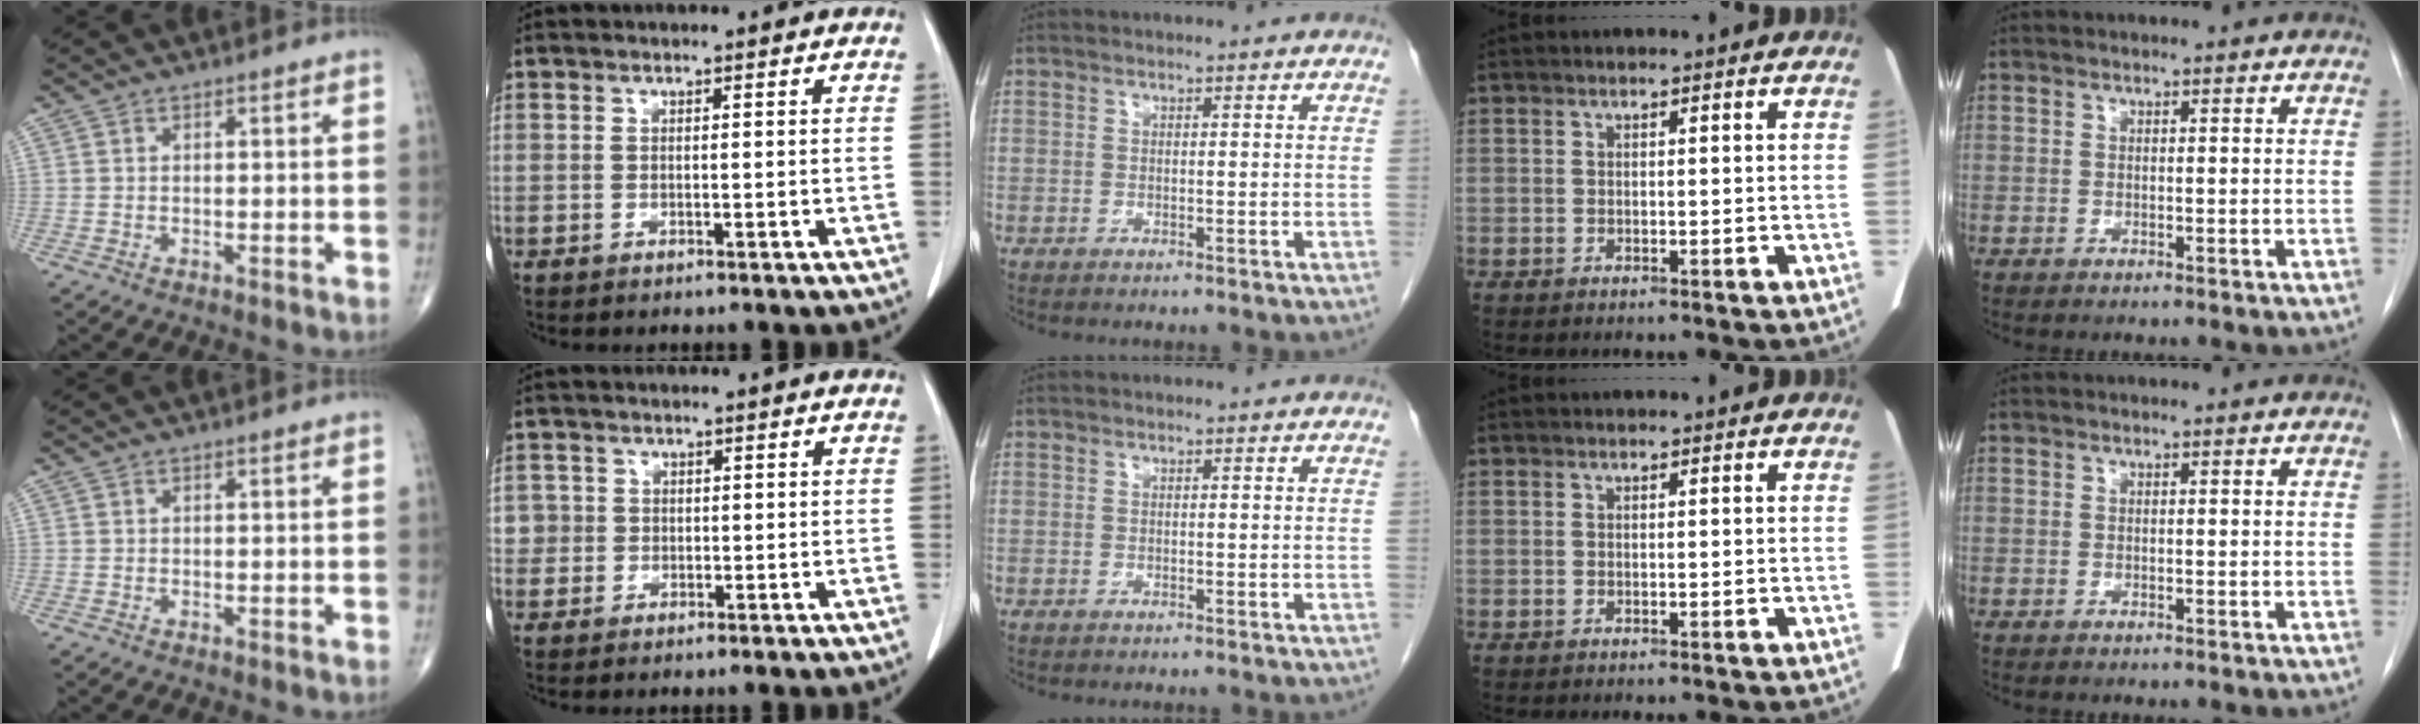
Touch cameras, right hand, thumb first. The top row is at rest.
{"index": {"total": 2.2, "force": [-0.1, 2.2, -0.2], "torque": [0.021, 0.009, -0.007]}}